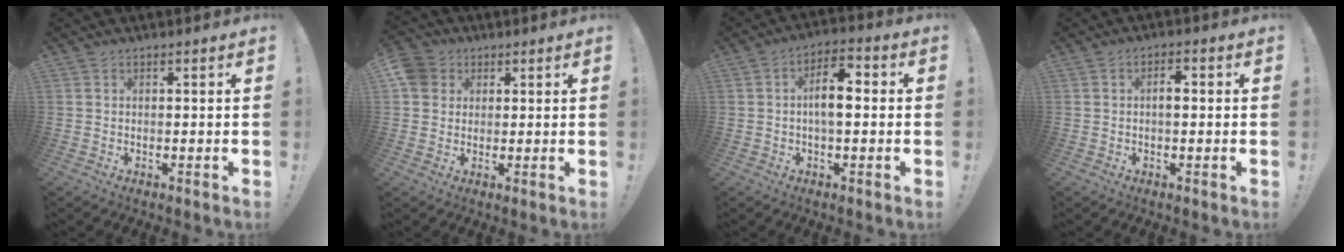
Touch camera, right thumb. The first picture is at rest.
{"total": 6.2, "force": [2.2, 5.5, 1.8], "torque": [-0.036, -0.005, 0.042]}
{"total": 8.8, "force": [0.2, 4.2, 7.7], "torque": [-0.124, 0.006, -0.001]}
{"total": 3.0, "force": [-0.3, 1.5, 2.6], "torque": [-0.036, 0.004, -0.010]}